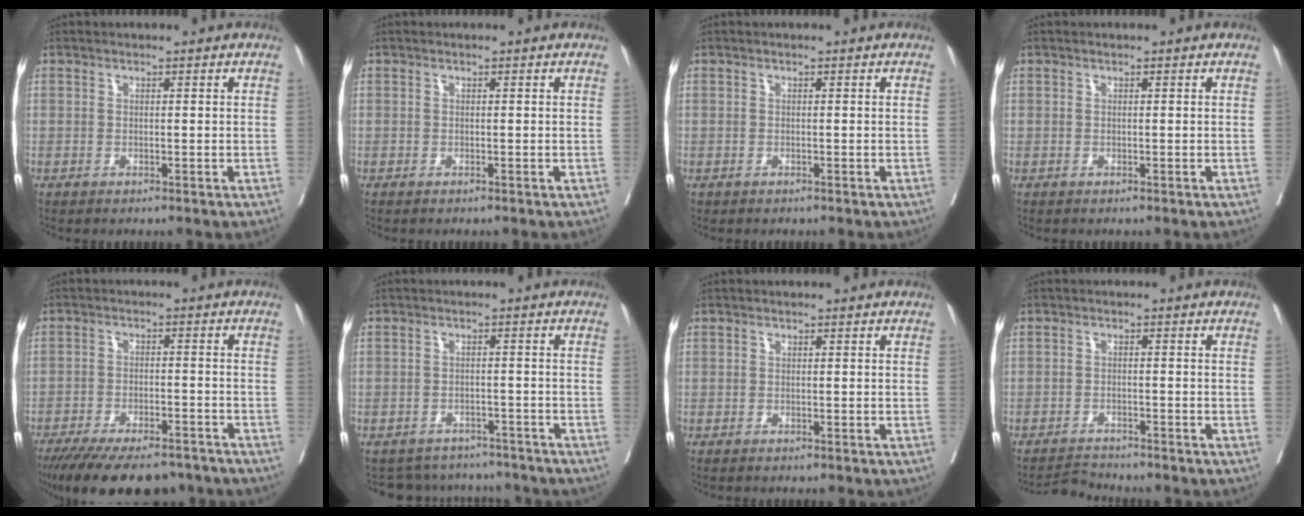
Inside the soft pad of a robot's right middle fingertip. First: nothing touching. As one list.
[{"total": 0.0}, {"total": 0.0}, {"total": 0.0}, {"total": 16.1, "force": [-13.2, 5.2, 7.7], "torque": [-0.150, -0.020, -0.189]}, {"total": 7.7, "force": [-7.3, 2.7, -0.1], "torque": [0.001, 0.017, -0.089]}, {"total": 0.0}, {"total": 2.6, "force": [-2.5, -0.3, -0.6], "torque": [0.008, -0.017, -0.041]}]